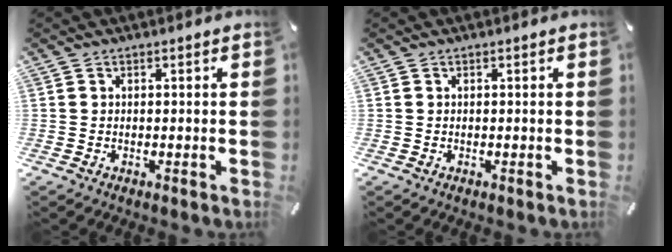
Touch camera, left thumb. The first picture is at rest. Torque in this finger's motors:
{"motor_torque": [0.00, 0.00, -0.01, 0.01, 0.00]}